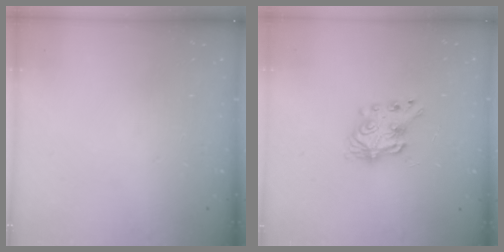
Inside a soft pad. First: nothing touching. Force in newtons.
{"total": 7.2, "press": 7.2, "slide": 0.4}